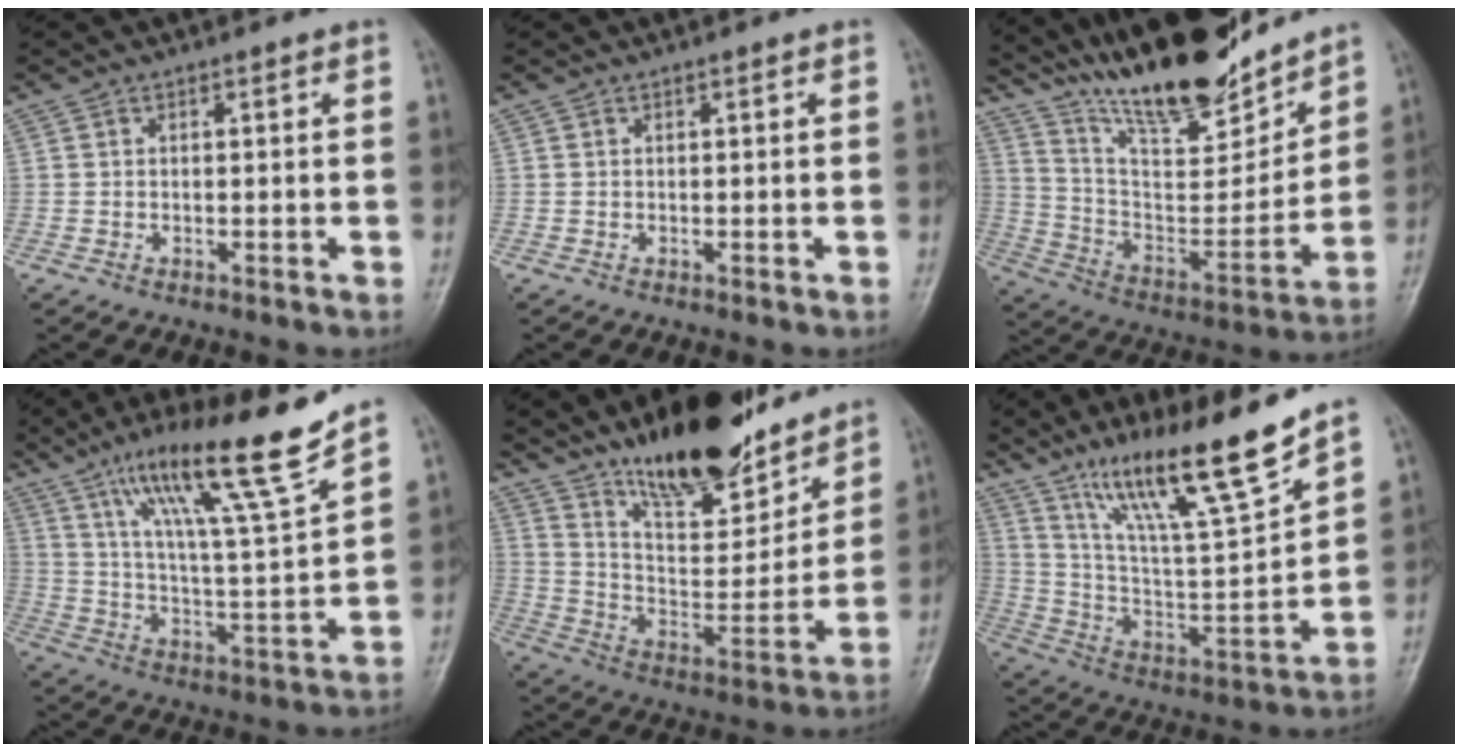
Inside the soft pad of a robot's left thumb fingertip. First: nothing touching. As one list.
[{"total": 0.0}, {"total": 21.6, "force": [18.2, 5.2, 10.3], "torque": [-0.133, -0.101, 0.317]}, {"total": 19.0, "force": [13.1, 0.8, 13.8], "torque": [-0.213, -0.065, 0.222]}, {"total": 20.4, "force": [15.4, 6.9, 11.5], "torque": [-0.133, -0.095, 0.261]}, {"total": 20.1, "force": [14.0, 2.2, 14.1], "torque": [-0.218, -0.067, 0.253]}]